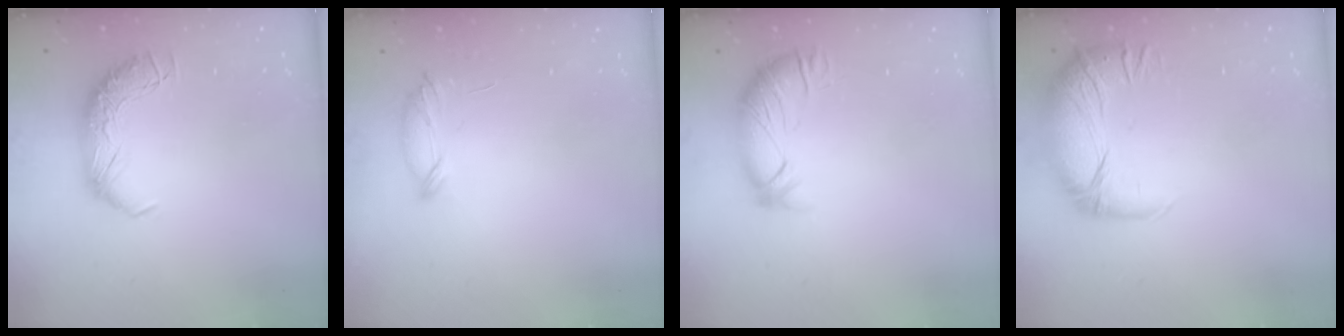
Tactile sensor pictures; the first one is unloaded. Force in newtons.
{"total": 6.6, "press": 6.6, "slide": 0.7}
{"total": 2.9, "press": 2.8, "slide": 0.9}
{"total": 3.1, "press": 2.0, "slide": 2.4}